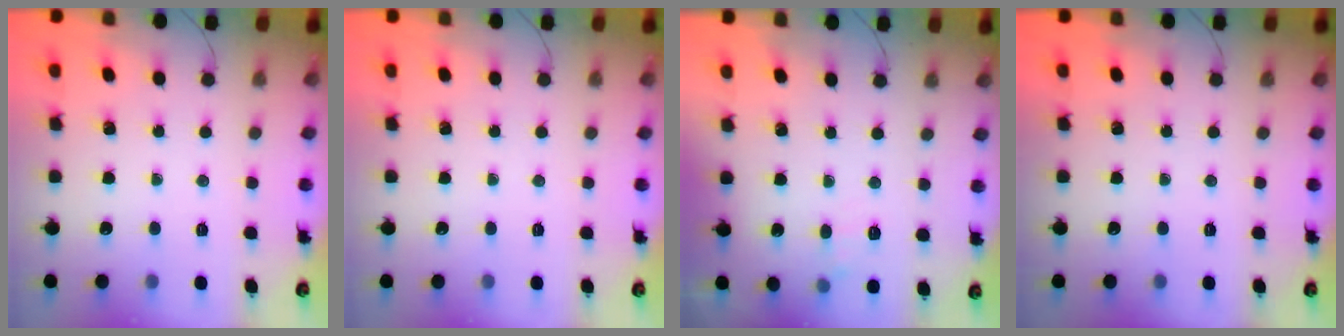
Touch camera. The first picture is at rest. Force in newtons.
{"total": 0.0}
{"total": 6.8, "press": 6.5, "slide": 1.9}
{"total": 0.0}